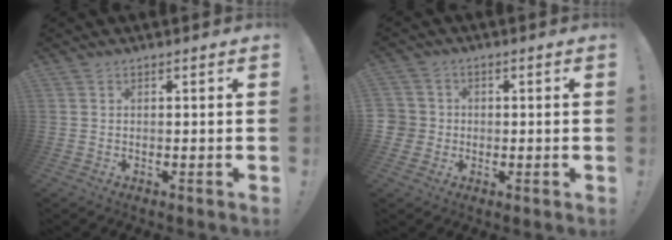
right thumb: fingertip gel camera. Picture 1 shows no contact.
{"total": 4.3, "force": [-0.5, 4.1, 1.1], "torque": [-0.020, 0.006, -0.011]}